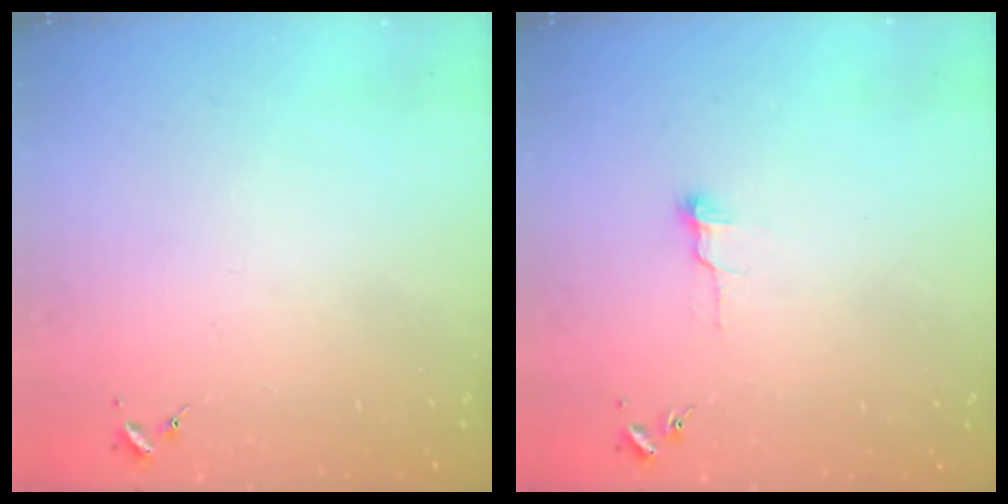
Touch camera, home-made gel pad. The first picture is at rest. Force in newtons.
{"total": 4.9, "press": 4.9, "slide": 0.4}